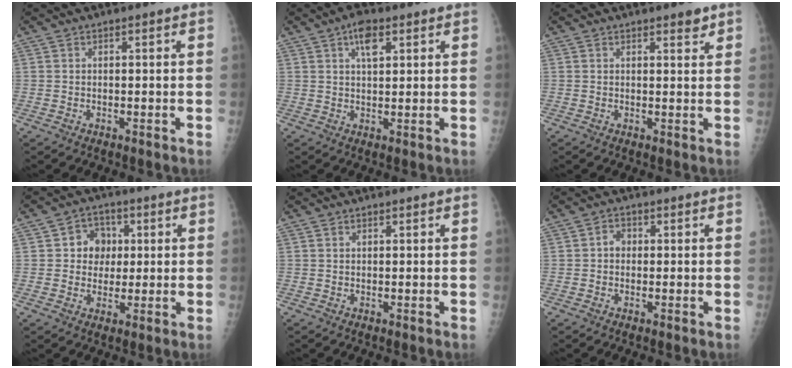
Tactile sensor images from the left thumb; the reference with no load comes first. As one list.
[{"total": 4.9, "force": [2.3, 2.2, 3.6], "torque": [-0.055, -0.004, 0.037]}, {"total": 2.0, "force": [1.5, 0.7, 1.1], "torque": [-0.006, -0.009, 0.018]}, {"total": 6.6, "force": [1.1, 5.8, 2.8], "torque": [-0.002, 0.005, 0.012]}, {"total": 0.0}, {"total": 2.2, "force": [0.0, 1.9, 1.1], "torque": [-0.004, 0.006, -0.005]}]